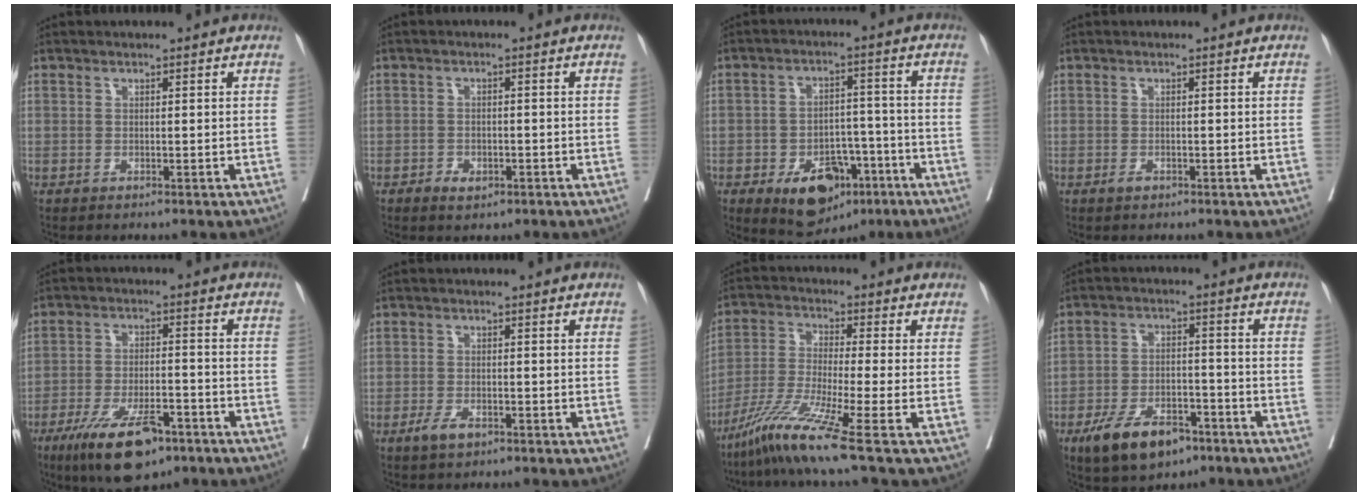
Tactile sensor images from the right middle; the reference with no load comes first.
{"total": 2.3, "force": [-1.3, 1.4, 1.3], "torque": [-0.019, 0.003, -0.012]}
{"total": 11.6, "force": [-6.0, 6.9, 7.1], "torque": [-0.105, 0.011, -0.084]}
{"total": 0.8, "force": [-0.5, 0.4, 0.5], "torque": [-0.009, 0.000, -0.006]}
{"total": 11.9, "force": [-7.6, 3.9, 8.4], "torque": [-0.149, -0.013, -0.125]}
{"total": 2.9, "force": [-1.7, 1.1, 2.0], "torque": [-0.041, 0.000, -0.030]}
{"total": 10.3, "force": [-6.8, -1.9, 7.5], "torque": [-0.152, -0.040, -0.135]}
{"total": 10.2, "force": [-6.4, 4.8, 6.3], "torque": [-0.115, -0.003, -0.107]}